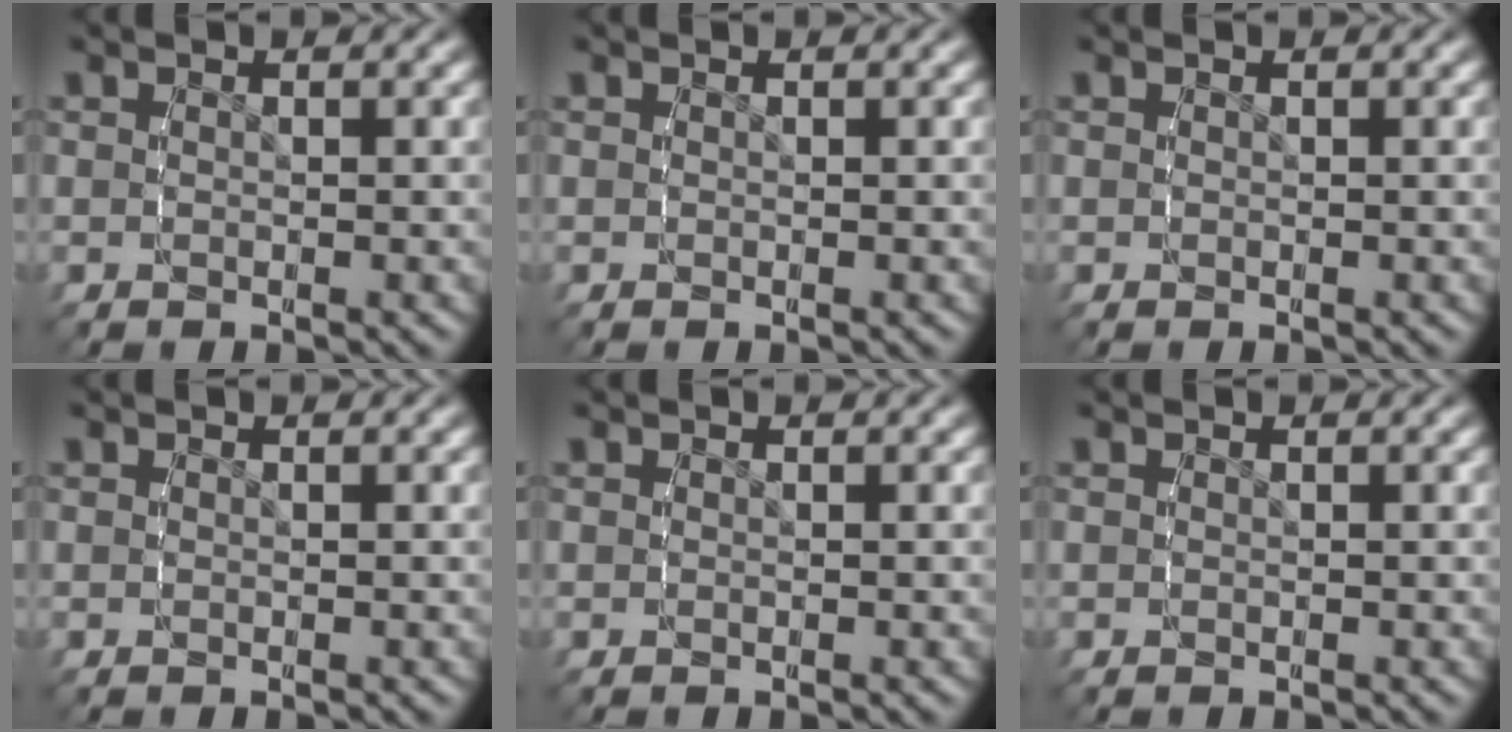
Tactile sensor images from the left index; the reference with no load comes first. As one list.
[{"total": 0.0}, {"total": 0.0}, {"total": 0.0}, {"total": 0.0}, {"total": 0.0}]